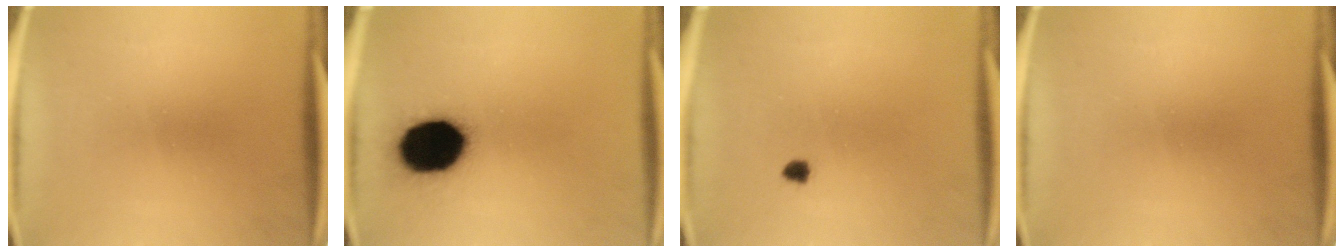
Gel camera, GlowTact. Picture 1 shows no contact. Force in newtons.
{"total": 19.8}
{"total": 1.1}
{"total": 0.0}